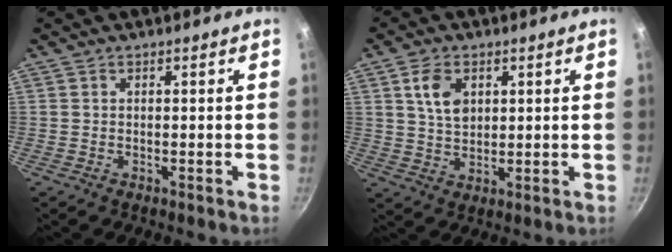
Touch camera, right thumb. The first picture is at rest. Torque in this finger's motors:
{"motor_torque": [-1.02, 0.58, 0.07, 0.45, 0.20]}